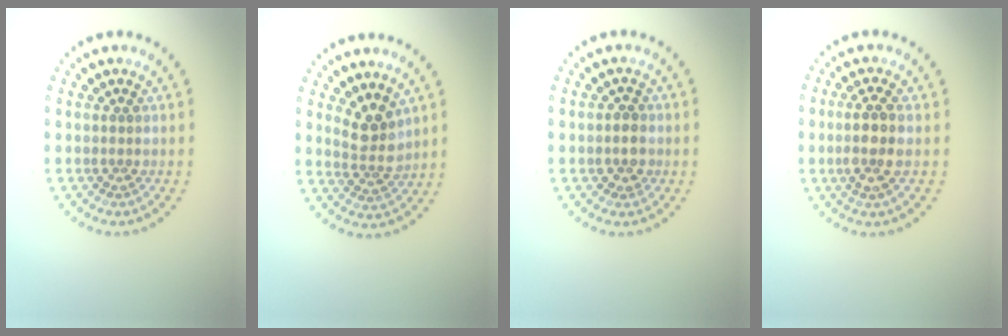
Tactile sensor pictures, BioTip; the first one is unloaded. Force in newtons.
{"total": 2.8, "press": 2.4, "slide": 1.4}
{"total": 1.8, "press": 1.8, "slide": 0.5}
{"total": 2.9, "press": 2.6, "slide": 1.2}